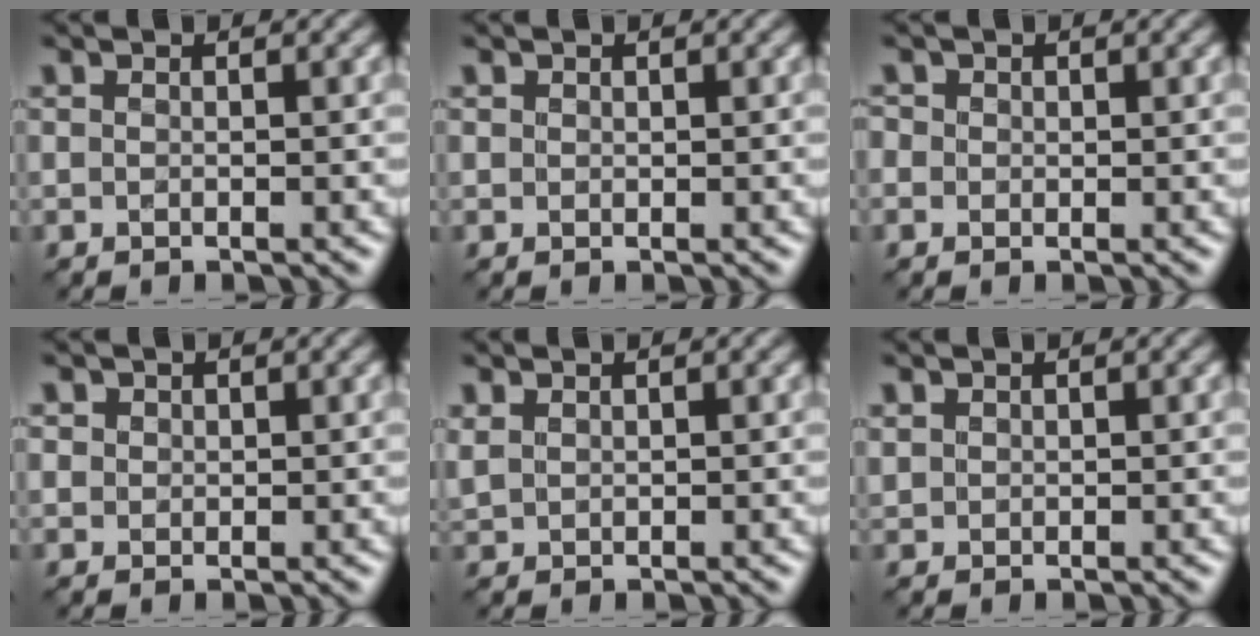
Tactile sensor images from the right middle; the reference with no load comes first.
{"total": 1.0, "force": [0.4, -0.5, -0.8], "torque": [0.010, 0.006, 0.012]}
{"total": 0.8, "force": [0.1, 0.7, -0.3], "torque": [0.012, 0.009, -0.002]}
{"total": 0.9, "force": [0.4, 0.6, -0.5], "torque": [0.014, 0.002, 0.010]}
{"total": 0.8, "force": [0.4, 0.7, 0.1], "torque": [-0.010, 0.003, 0.021]}
{"total": 0.6, "force": [0.3, 0.3, -0.4], "torque": [0.004, 0.003, 0.012]}